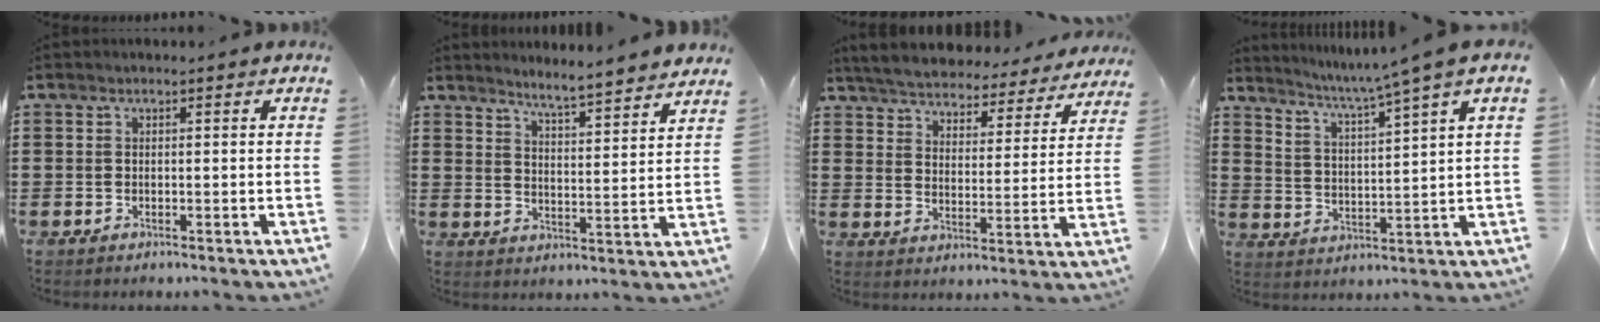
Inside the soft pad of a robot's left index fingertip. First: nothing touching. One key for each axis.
{"total": 4.6, "fx": 4.4, "fy": -0.9, "fz": 0.7, "tx": -0.034, "ty": -0.031, "tz": 0.074}
{"total": 4.9, "fx": 4.9, "fy": 0.0, "fz": 0.2, "tx": -0.033, "ty": -0.039, "tz": 0.081}
{"total": 4.1, "fx": 3.3, "fy": -1.2, "fz": 2.2, "tx": -0.061, "ty": -0.033, "tz": 0.044}